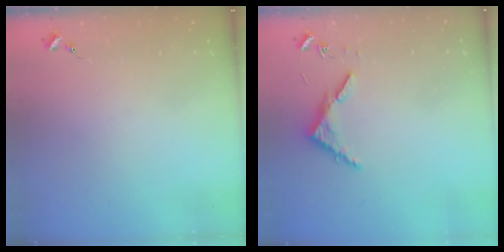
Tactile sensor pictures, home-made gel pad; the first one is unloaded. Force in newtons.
{"total": 4.0, "press": 4.0, "slide": 0.3}